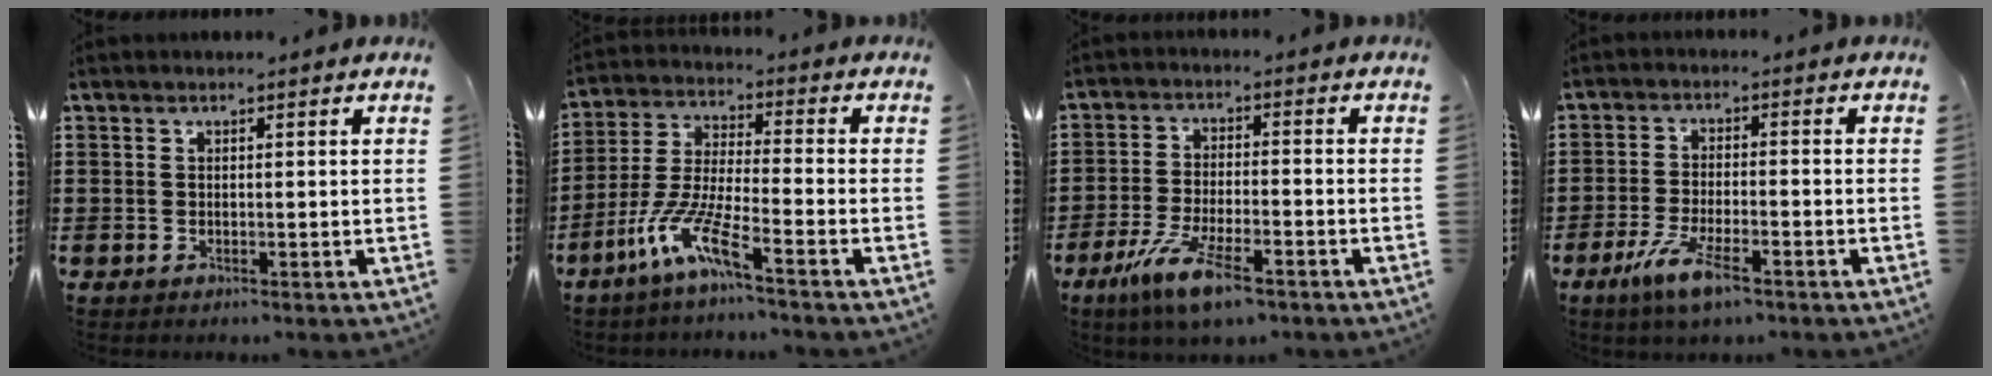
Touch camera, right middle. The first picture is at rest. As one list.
[{"total": 8.8, "force": [-5.9, 1.0, 6.4], "torque": [-0.150, -0.014, -0.117]}, {"total": 8.4, "force": [-5.2, 2.0, 6.3], "torque": [-0.137, -0.007, -0.096]}, {"total": 6.4, "force": [-3.6, 1.4, 5.0], "torque": [-0.112, -0.012, -0.069]}]